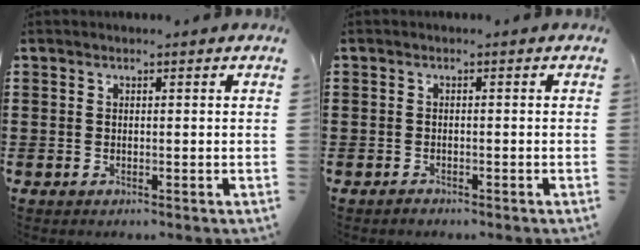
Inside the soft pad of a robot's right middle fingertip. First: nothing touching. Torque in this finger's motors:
{"motor_torque": [0.69, -0.54, 0.00, 0.00]}